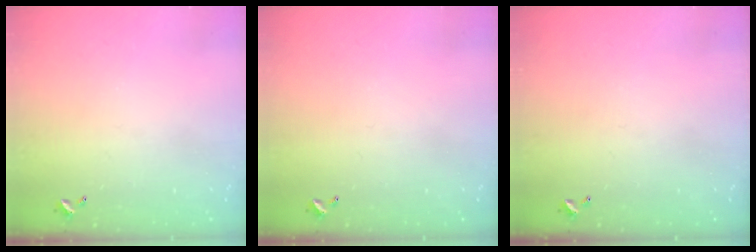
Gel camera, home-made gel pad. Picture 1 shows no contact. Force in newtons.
{"total": 0.0}
{"total": 0.0}